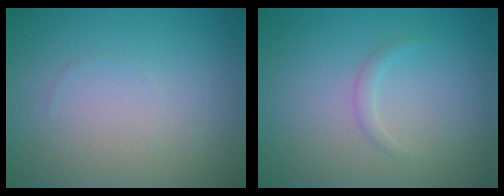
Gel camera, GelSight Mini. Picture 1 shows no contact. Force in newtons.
{"total": 0.9, "press": 0.9, "slide": 0.0}